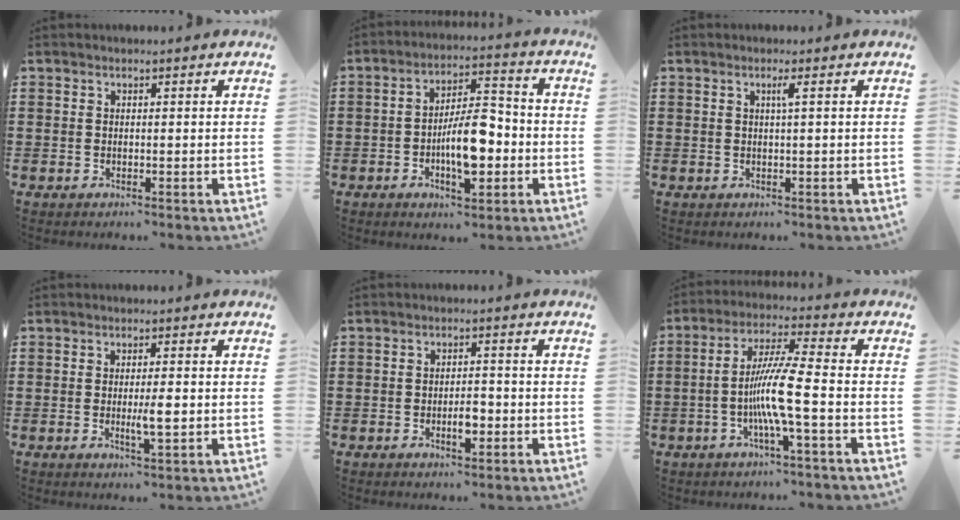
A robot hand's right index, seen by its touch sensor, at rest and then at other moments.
{"total": 9.2, "force": [-2.4, 4.0, 7.9], "torque": [-0.140, -0.003, -0.048]}
{"total": 1.4, "force": [0.4, -0.3, 1.3], "torque": [-0.024, -0.005, 0.005]}
{"total": 3.6, "force": [-0.4, 0.7, 3.5], "torque": [-0.067, -0.005, -0.009]}
{"total": 3.5, "force": [-1.1, 1.4, 3.0], "torque": [-0.053, 0.003, -0.019]}
{"total": 8.9, "force": [-2.3, 0.1, 8.6], "torque": [-0.177, -0.013, -0.052]}